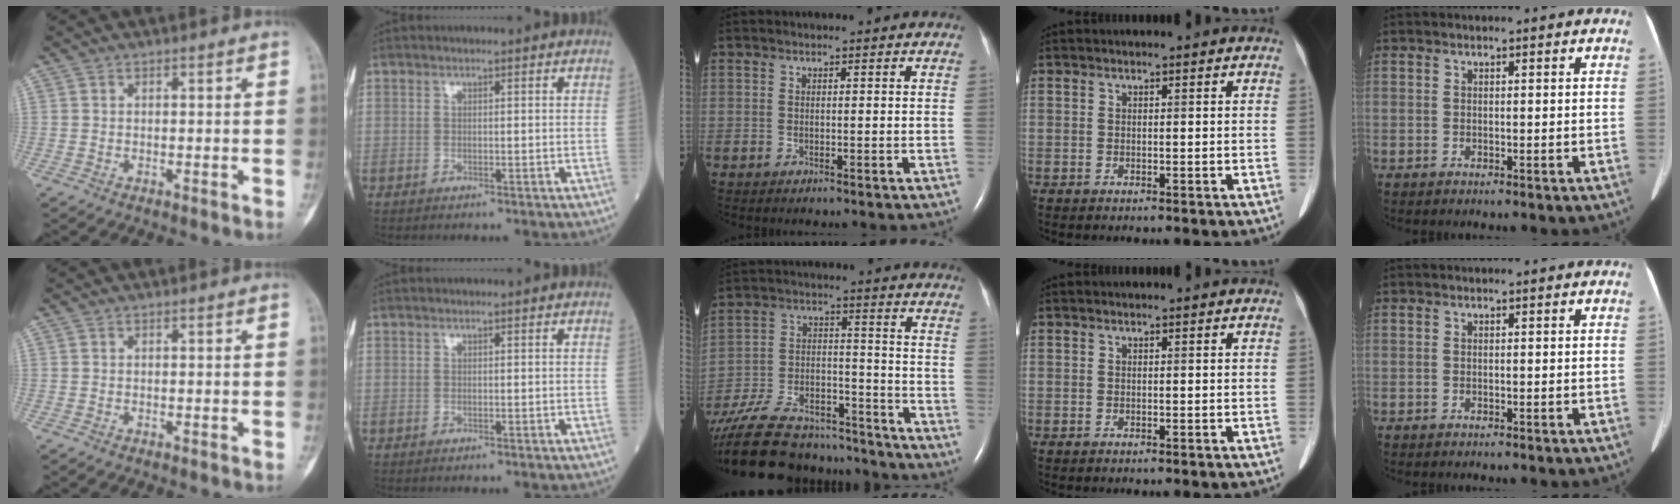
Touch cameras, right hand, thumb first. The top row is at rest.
{"middle": {"total": 28.6, "force": [-24.9, 8.3, 11.5], "torque": [-0.247, -0.023, -0.376]}}